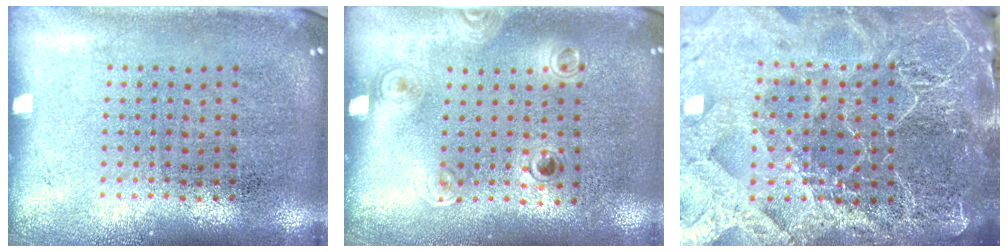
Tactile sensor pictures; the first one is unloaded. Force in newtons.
{"total": 1.1, "press": 0.8, "slide": 0.7}
{"total": 6.0, "press": 5.2, "slide": 3.0}